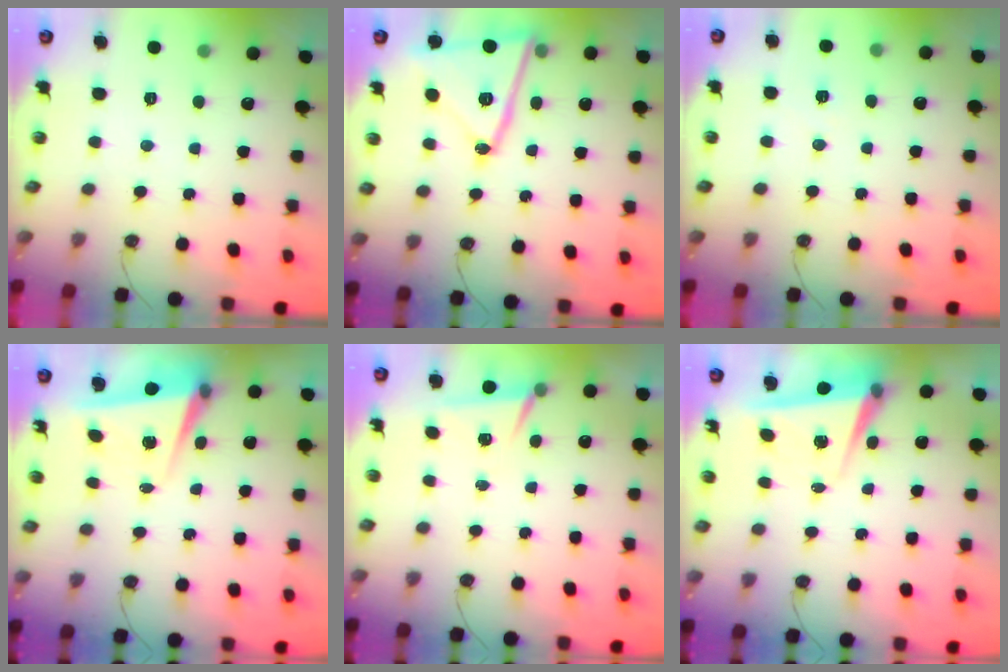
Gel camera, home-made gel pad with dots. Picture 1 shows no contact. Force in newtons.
{"total": 18.1, "press": 18.1, "slide": 1.0}
{"total": 5.3, "press": 5.1, "slide": 1.4}
{"total": 6.9, "press": 6.8, "slide": 0.8}
{"total": 5.2, "press": 2.7, "slide": 4.4}
{"total": 5.7, "press": 5.1, "slide": 2.6}